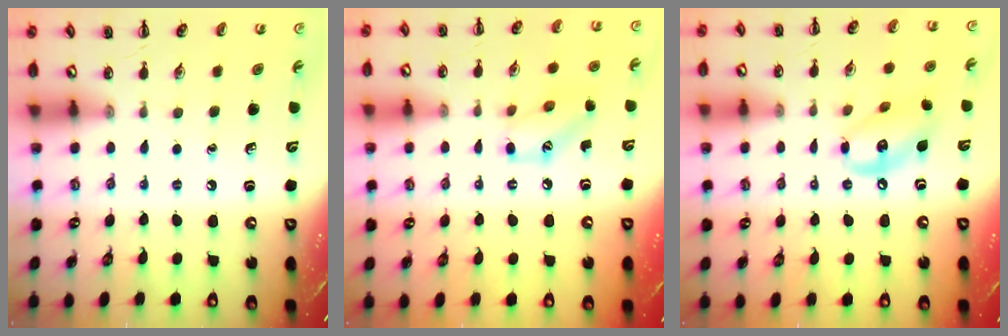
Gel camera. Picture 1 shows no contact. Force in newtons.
{"total": 9.3, "press": 9.3, "slide": 0.3}
{"total": 13.2, "press": 12.8, "slide": 2.9}